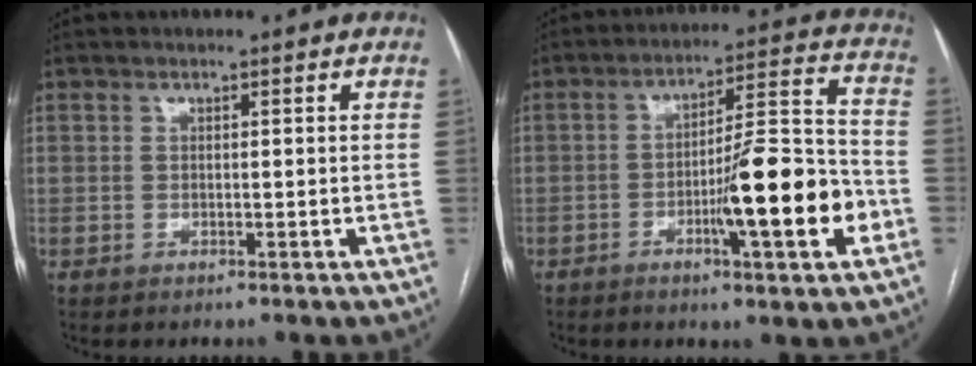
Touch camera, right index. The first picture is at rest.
{"total": 14.8, "force": [-4.8, 1.2, 14.0], "torque": [-0.217, 0.005, -0.070]}